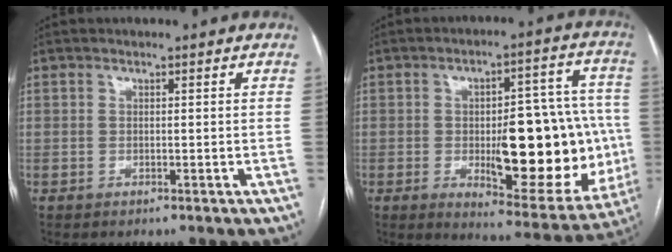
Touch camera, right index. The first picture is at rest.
{"total": 21.9, "force": [-3.0, 7.5, 20.3], "torque": [-0.217, 0.020, -0.015]}